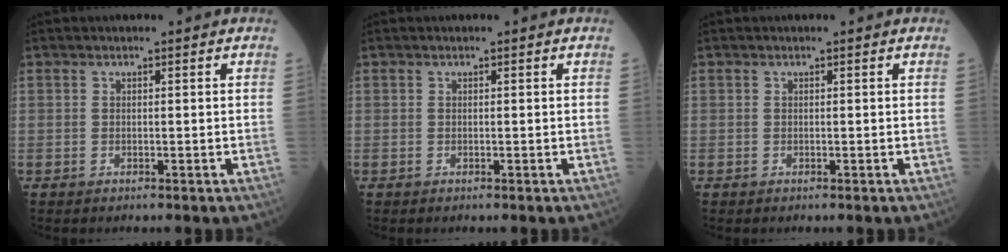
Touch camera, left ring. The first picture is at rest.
{"total": 0.0}
{"total": 0.0}